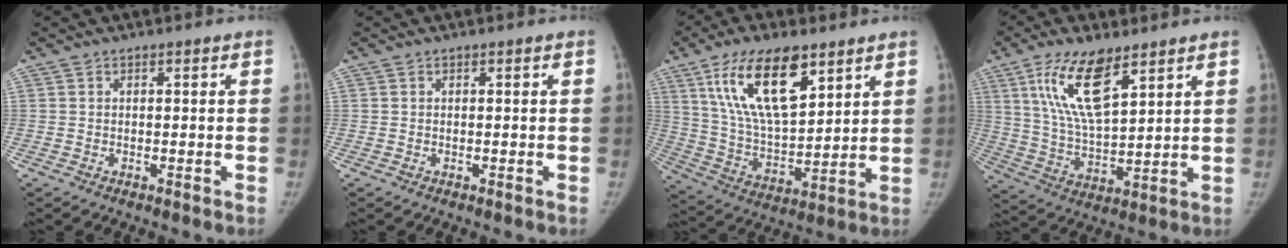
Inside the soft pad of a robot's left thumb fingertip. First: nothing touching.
{"total": 0.0}
{"total": 18.7, "force": [9.7, 7.9, 13.9], "torque": [-0.222, -0.041, 0.184]}
{"total": 13.9, "force": [7.4, 5.2, 10.6], "torque": [-0.187, -0.033, 0.146]}